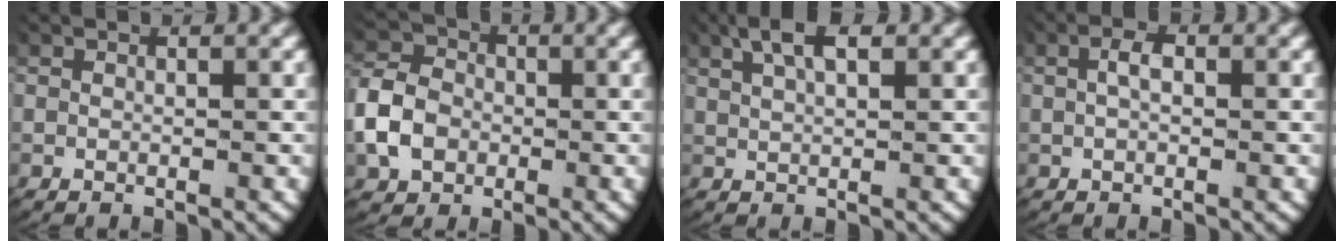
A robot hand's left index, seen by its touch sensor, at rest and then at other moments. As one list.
[{"total": 5.2, "force": [-0.8, 4.5, 2.7], "torque": [-0.059, -0.004, -0.017]}, {"total": 3.4, "force": [2.3, 0.9, 2.3], "torque": [-0.047, 0.008, 0.041]}, {"total": 1.6, "force": [0.1, 0.7, 1.4], "torque": [-0.033, -0.002, 0.004]}]